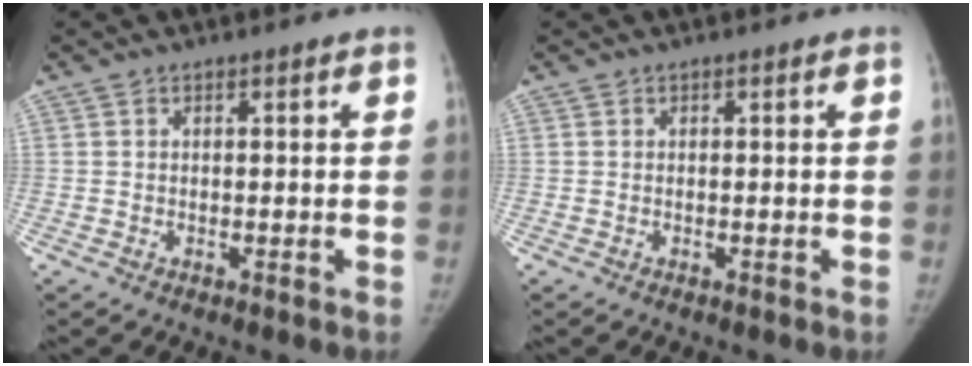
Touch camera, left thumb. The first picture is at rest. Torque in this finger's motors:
{"motor_torque": [0.02, 0.00, 0.12, -0.09, 0.02]}